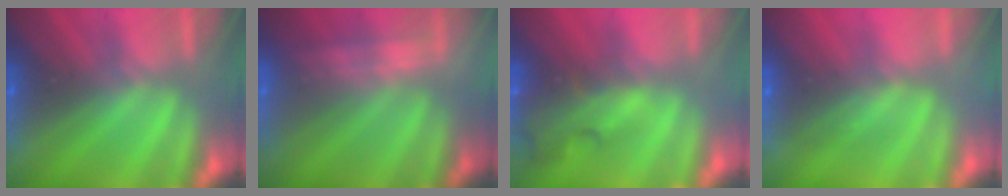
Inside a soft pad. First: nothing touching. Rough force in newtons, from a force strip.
{"total": 2.2}
{"total": 9.3}
{"total": 2.7}